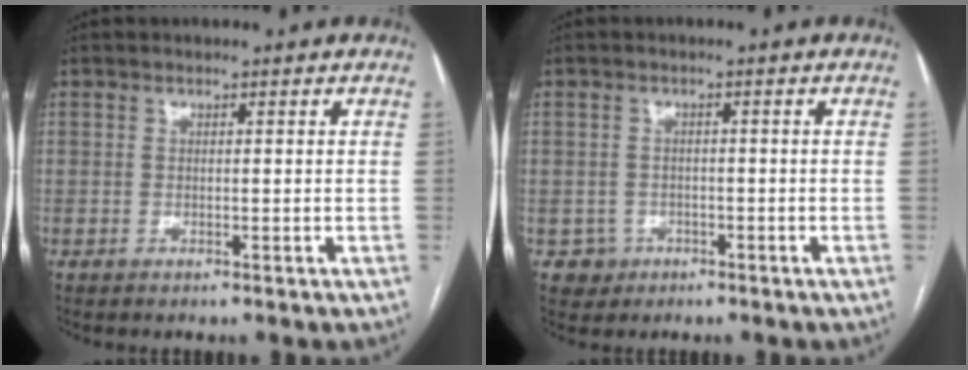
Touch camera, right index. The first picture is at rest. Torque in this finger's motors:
{"motor_torque": [-0.26, 0.16, -0.65, -0.21]}